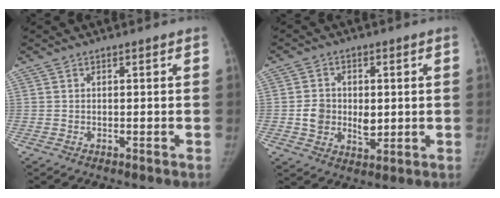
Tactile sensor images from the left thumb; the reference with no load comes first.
{"total": 8.0, "force": [-0.3, 6.3, 4.9], "torque": [-0.052, -0.004, 0.002]}